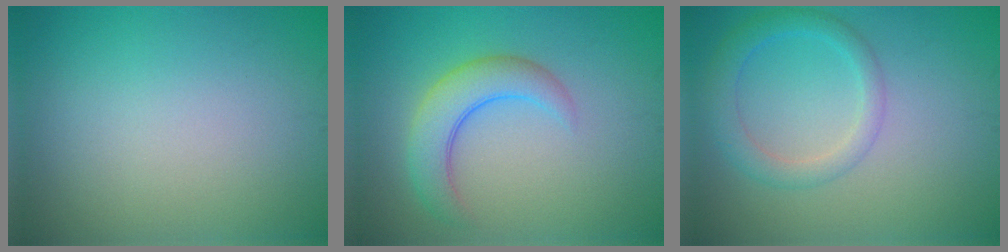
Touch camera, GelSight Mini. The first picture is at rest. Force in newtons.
{"total": 4.3, "press": 4.3, "slide": 0.3}
{"total": 3.0, "press": 3.0, "slide": 0.2}